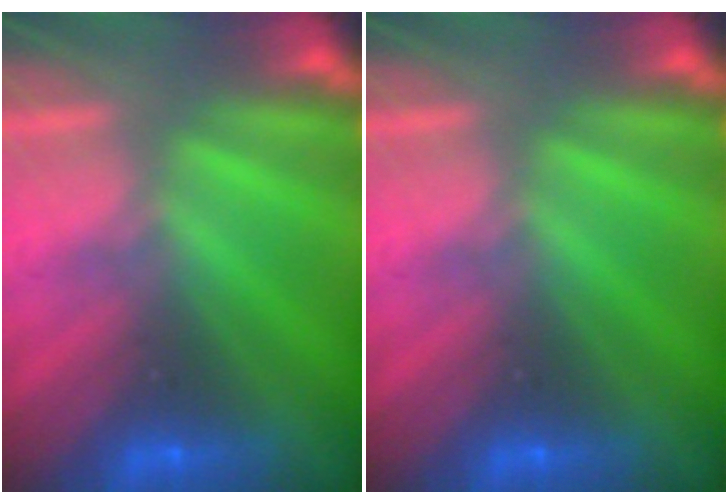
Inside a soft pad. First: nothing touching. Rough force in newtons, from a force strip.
{"total": 0.0}